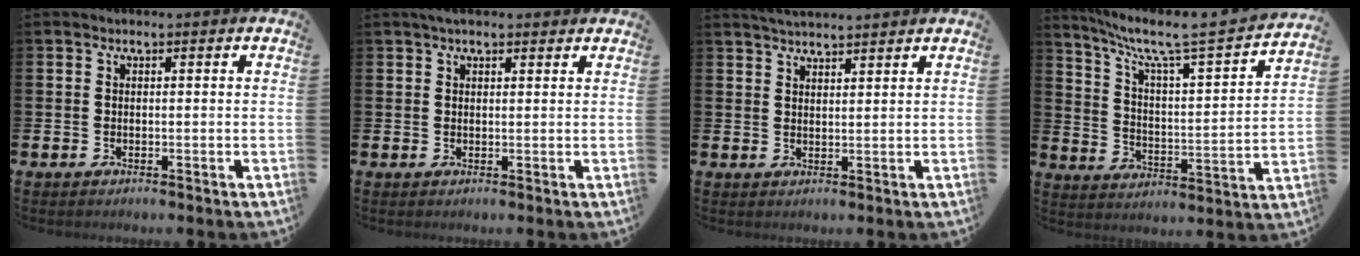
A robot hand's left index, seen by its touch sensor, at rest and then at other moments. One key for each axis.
{"total": 2.2, "fx": 1.8, "fy": 0.7, "fz": 0.9, "tx": -0.010, "ty": 0.001, "tz": 0.031}
{"total": 3.1, "fx": 3.0, "fy": 0.1, "fz": 0.4, "tx": -0.013, "ty": -0.011, "tz": 0.056}
{"total": 6.8, "fx": 5.5, "fy": 0.7, "fz": 3.9, "tx": -0.105, "ty": -0.045, "tz": 0.085}